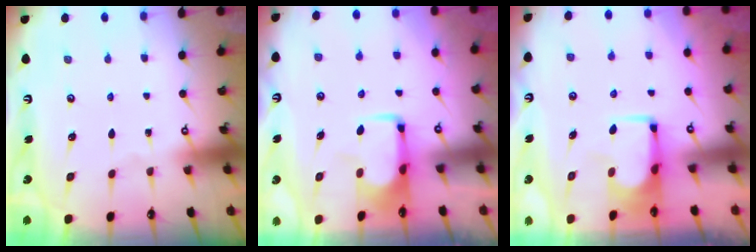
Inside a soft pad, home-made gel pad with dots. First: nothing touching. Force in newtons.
{"total": 1.8, "press": 1.7, "slide": 0.5}
{"total": 1.7, "press": 1.7, "slide": 0.1}